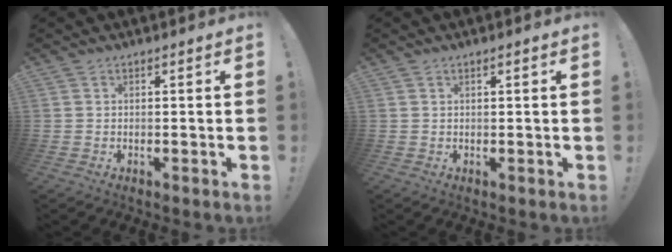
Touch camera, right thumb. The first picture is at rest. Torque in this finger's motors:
{"motor_torque": [0.40, -0.09, -0.45, 0.45, 0.04]}